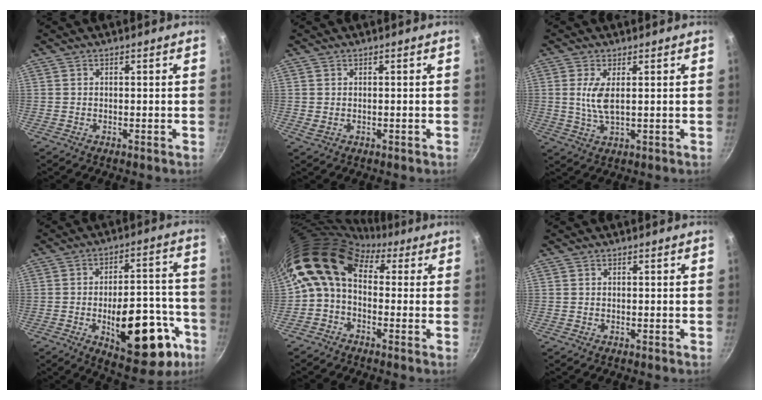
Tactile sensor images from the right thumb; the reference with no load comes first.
{"total": 1.0, "force": [-0.1, 0.6, 0.8], "torque": [-0.014, 0.000, 0.001]}
{"total": 5.2, "force": [1.0, 1.9, 4.8], "torque": [-0.101, -0.005, 0.021]}
{"total": 22.2, "force": [-8.2, 10.4, 17.8], "torque": [-0.187, 0.040, -0.100]}
{"total": 12.1, "force": [1.2, 8.6, 8.4], "torque": [-0.157, 0.032, -0.006]}
{"total": 0.0}